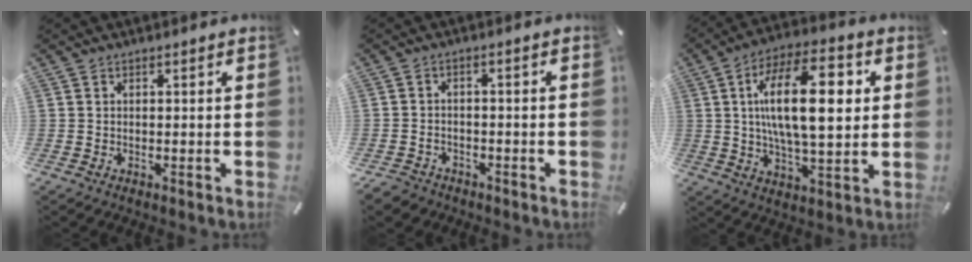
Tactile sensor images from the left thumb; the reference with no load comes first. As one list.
[{"total": 3.5, "force": [-2.6, 2.1, 0.8], "torque": [-0.026, 0.011, -0.055]}, {"total": 20.7, "force": [4.2, 9.2, 18.0], "torque": [-0.322, 0.001, 0.057]}]